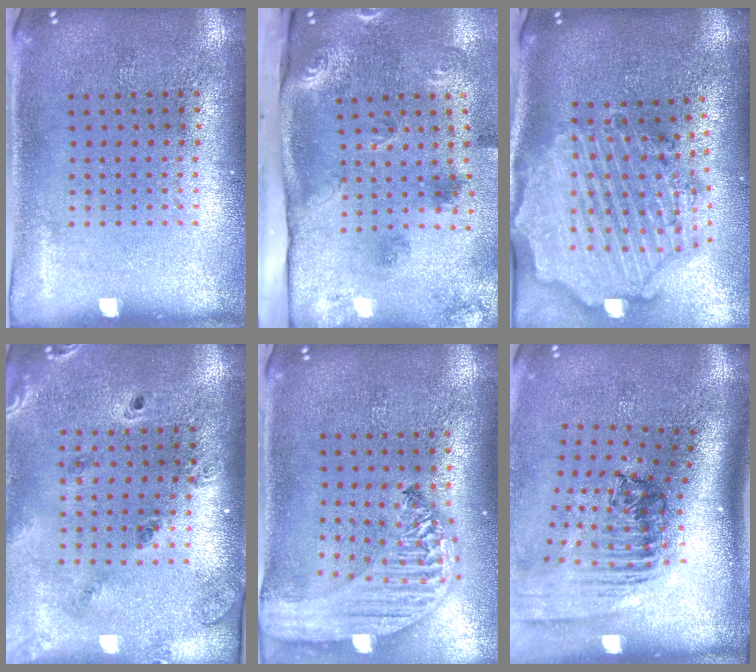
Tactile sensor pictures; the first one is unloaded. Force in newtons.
{"total": 3.2, "press": 2.1, "slide": 2.4}
{"total": 3.7, "press": 3.0, "slide": 2.1}
{"total": 1.4, "press": 1.4, "slide": 0.1}
{"total": 3.2, "press": 2.6, "slide": 2.0}
{"total": 2.5, "press": 1.8, "slide": 1.8}